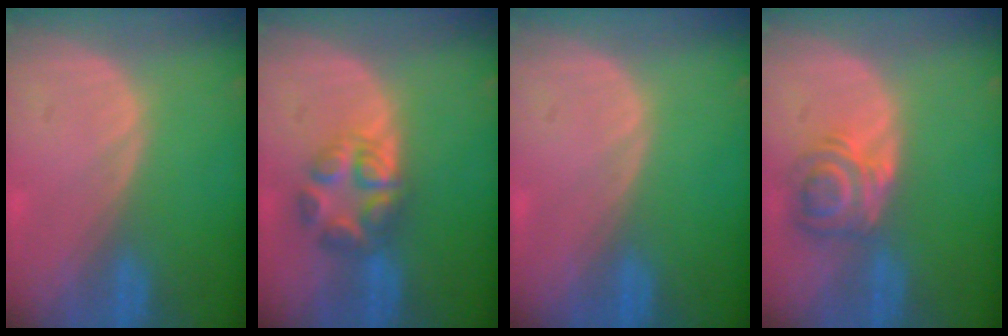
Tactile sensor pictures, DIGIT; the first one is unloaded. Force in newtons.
{"total": 5.8, "press": 5.8, "slide": 0.1}
{"total": 0.0}
{"total": 5.6, "press": 5.2, "slide": 2.2}